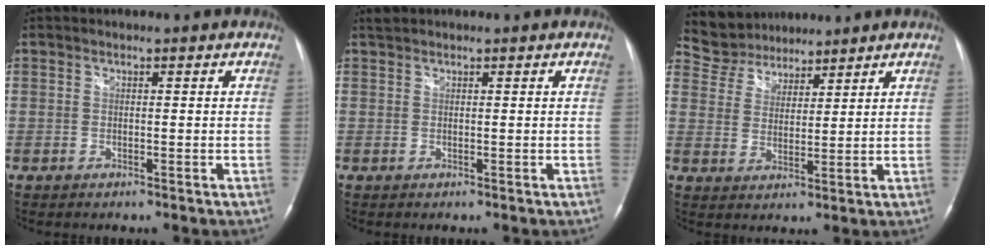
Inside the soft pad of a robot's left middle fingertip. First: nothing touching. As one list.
[{"total": 0.8, "force": [0.8, 0.1, 0.0], "torque": [-0.011, 0.010, 0.019]}, {"total": 6.9, "force": [6.4, 2.6, -0.2], "torque": [-0.009, 0.017, 0.126]}]